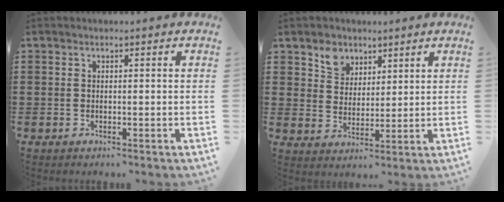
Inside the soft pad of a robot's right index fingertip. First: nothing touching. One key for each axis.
{"total": 4.8, "fx": 3.2, "fy": 3.5, "fz": 0.7, "tx": -0.025, "ty": 0.007, "tz": 0.059}